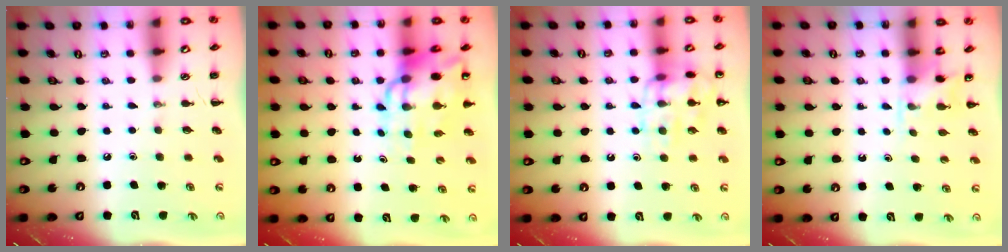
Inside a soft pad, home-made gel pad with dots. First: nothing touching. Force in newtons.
{"total": 13.2, "press": 12.7, "slide": 3.6}
{"total": 13.8, "press": 13.7, "slide": 1.0}
{"total": 5.1, "press": 4.9, "slide": 1.5}